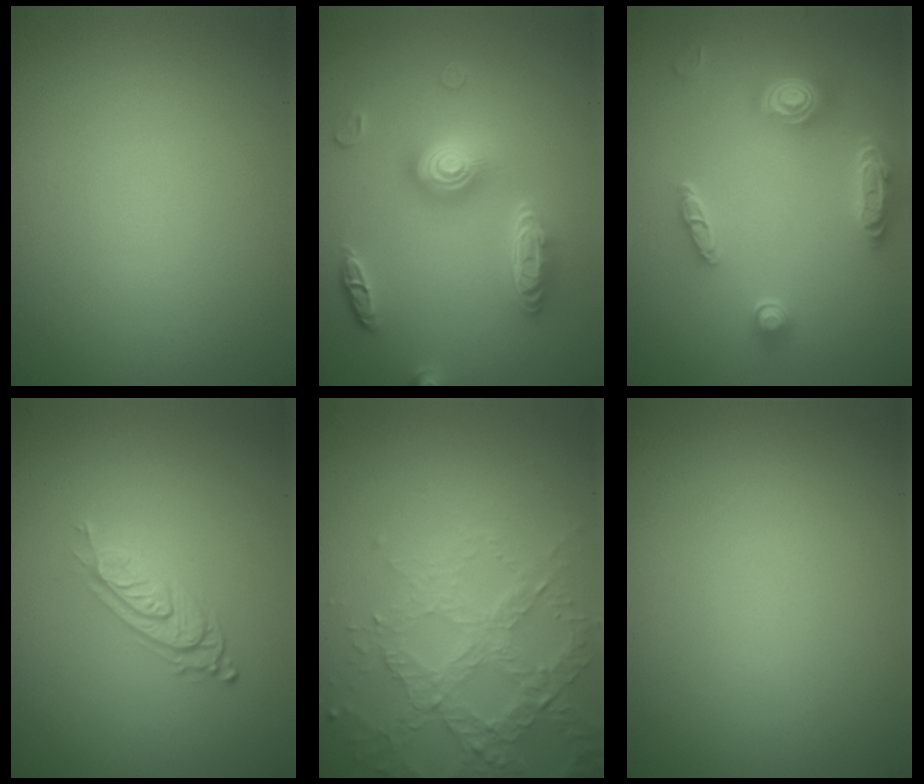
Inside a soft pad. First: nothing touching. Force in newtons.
{"total": 4.7, "press": 3.7, "slide": 3.0}
{"total": 4.6, "press": 3.9, "slide": 2.5}
{"total": 2.9, "press": 1.9, "slide": 2.2}
{"total": 4.1, "press": 4.0, "slide": 0.9}
{"total": 0.0}